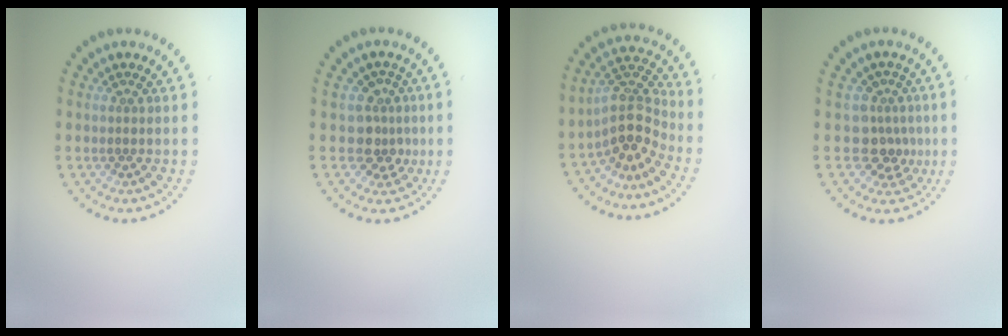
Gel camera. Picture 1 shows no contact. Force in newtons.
{"total": 2.7, "press": 2.2, "slide": 1.7}
{"total": 3.9, "press": 3.2, "slide": 2.1}
{"total": 3.0, "press": 2.1, "slide": 2.1}